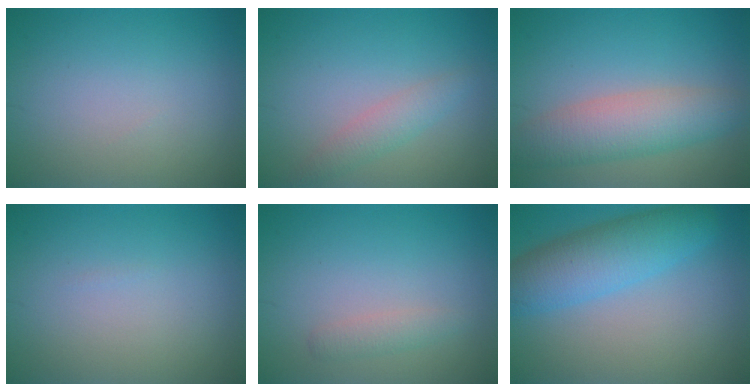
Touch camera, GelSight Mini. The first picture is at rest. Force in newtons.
{"total": 2.0, "press": 2.0, "slide": 0.1}
{"total": 5.5, "press": 5.5, "slide": 0.3}
{"total": 0.0}
{"total": 1.3, "press": 1.3, "slide": 0.0}
{"total": 6.1, "press": 6.1, "slide": 0.1}